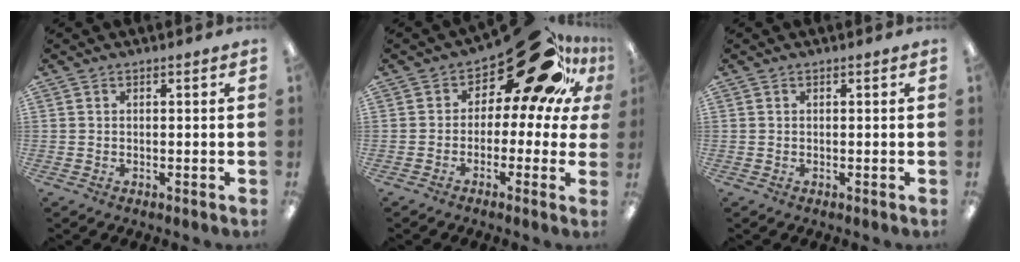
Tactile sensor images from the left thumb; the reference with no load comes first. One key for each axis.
{"total": 20.2, "fx": 12.0, "fy": 9.7, "fz": 13.0, "tx": -0.177, "ty": -0.074, "tz": 0.198}
{"total": 0.0}